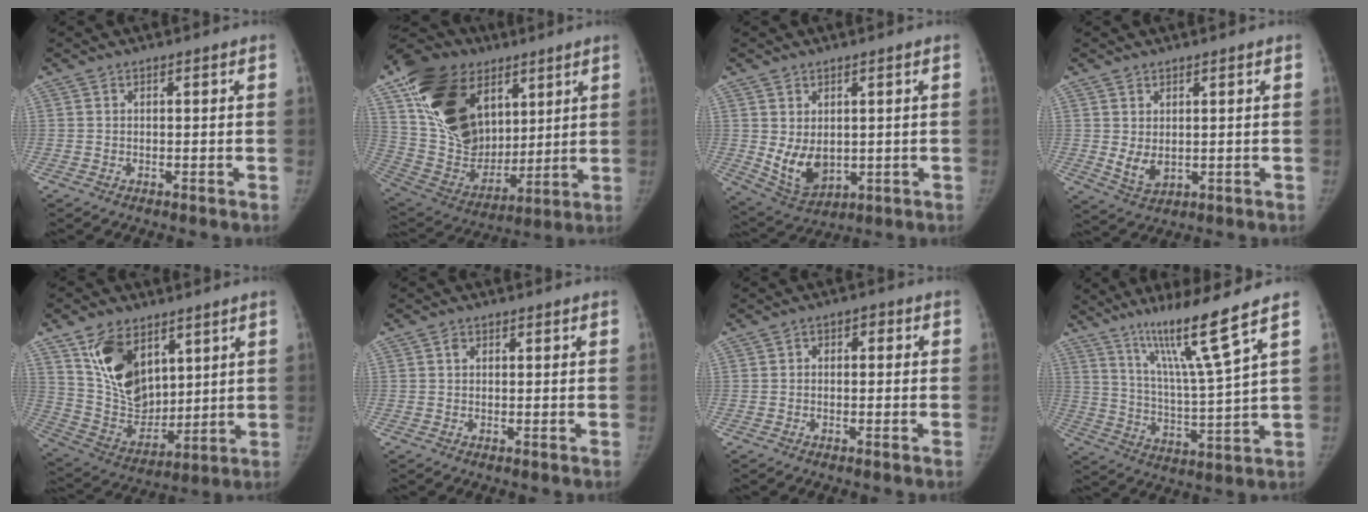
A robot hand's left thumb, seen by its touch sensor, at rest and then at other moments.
{"total": 27.4, "force": [11.0, 19.0, 16.4], "torque": [-0.286, -0.015, 0.206]}
{"total": 8.4, "force": [0.0, 6.0, 5.9], "torque": [-0.084, -0.012, 0.027]}
{"total": 4.4, "force": [0.3, 2.9, 3.2], "torque": [-0.054, -0.007, 0.019]}
{"total": 16.3, "force": [7.8, 10.5, 9.7], "torque": [-0.132, -0.045, 0.168]}
{"total": 1.6, "force": [0.3, 1.3, 0.9], "torque": [-0.005, 0.003, 0.001]}
{"total": 3.0, "force": [-0.1, 2.2, 2.1], "torque": [-0.011, 0.009, -0.012]}
{"total": 13.2, "force": [8.7, -1.4, 9.8], "torque": [-0.168, -0.064, 0.159]}